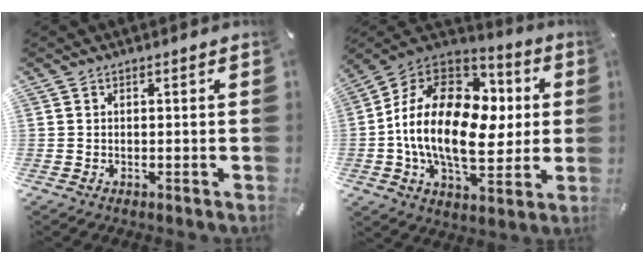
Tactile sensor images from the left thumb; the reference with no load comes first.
{"total": 22.2, "force": [-0.3, 14.3, 16.9], "torque": [-0.335, -0.001, -0.006]}